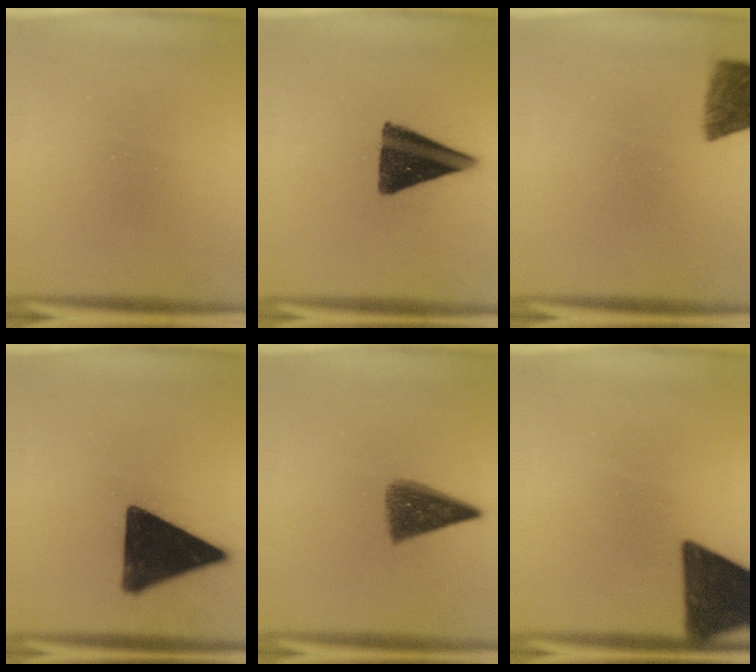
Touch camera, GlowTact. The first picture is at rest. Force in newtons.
{"total": 14.4}
{"total": 7.8}
{"total": 16.7}
{"total": 7.9}
{"total": 12.5}